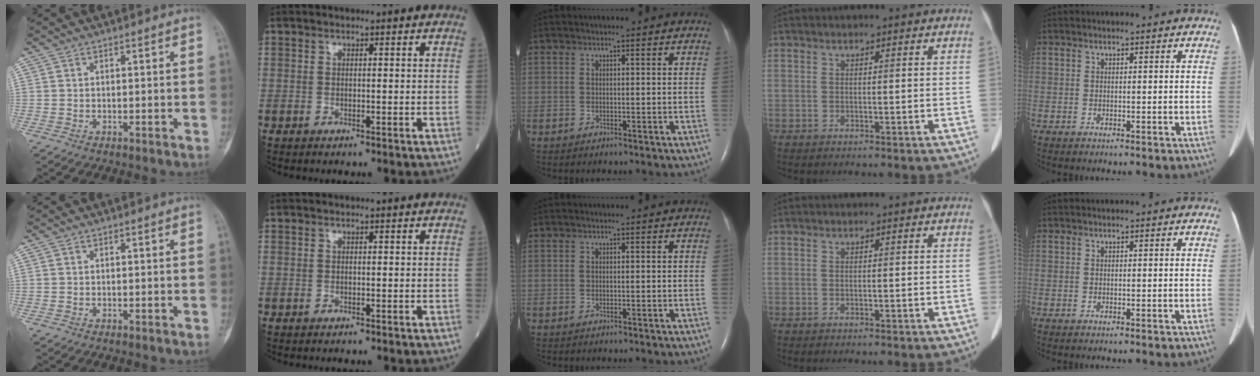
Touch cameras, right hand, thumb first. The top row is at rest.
{}